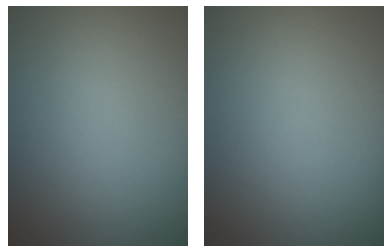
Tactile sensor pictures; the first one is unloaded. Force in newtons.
{"total": 0.0}